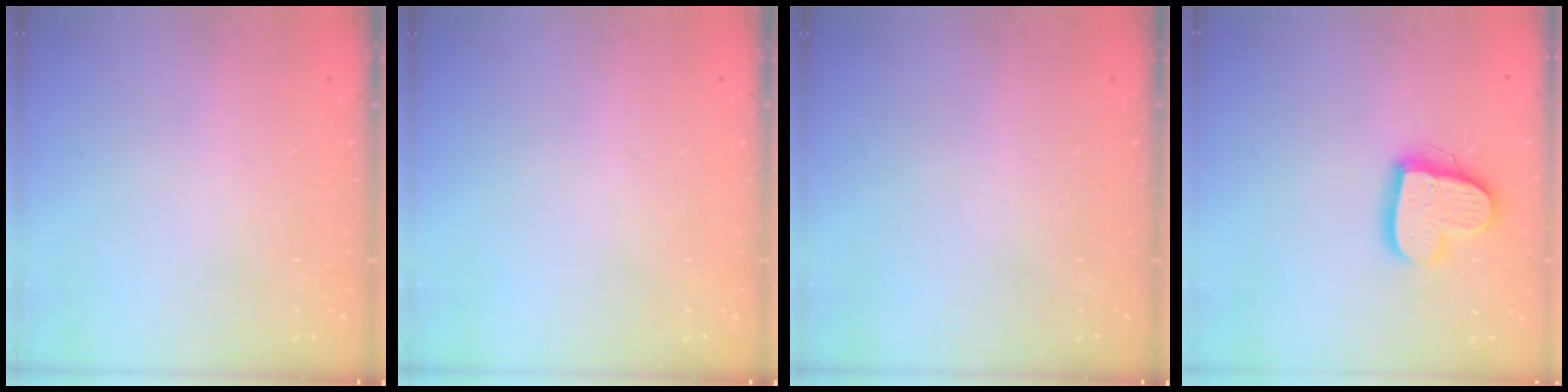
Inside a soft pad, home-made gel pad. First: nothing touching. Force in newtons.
{"total": 0.0}
{"total": 0.0}
{"total": 14.6, "press": 14.6, "slide": 1.3}